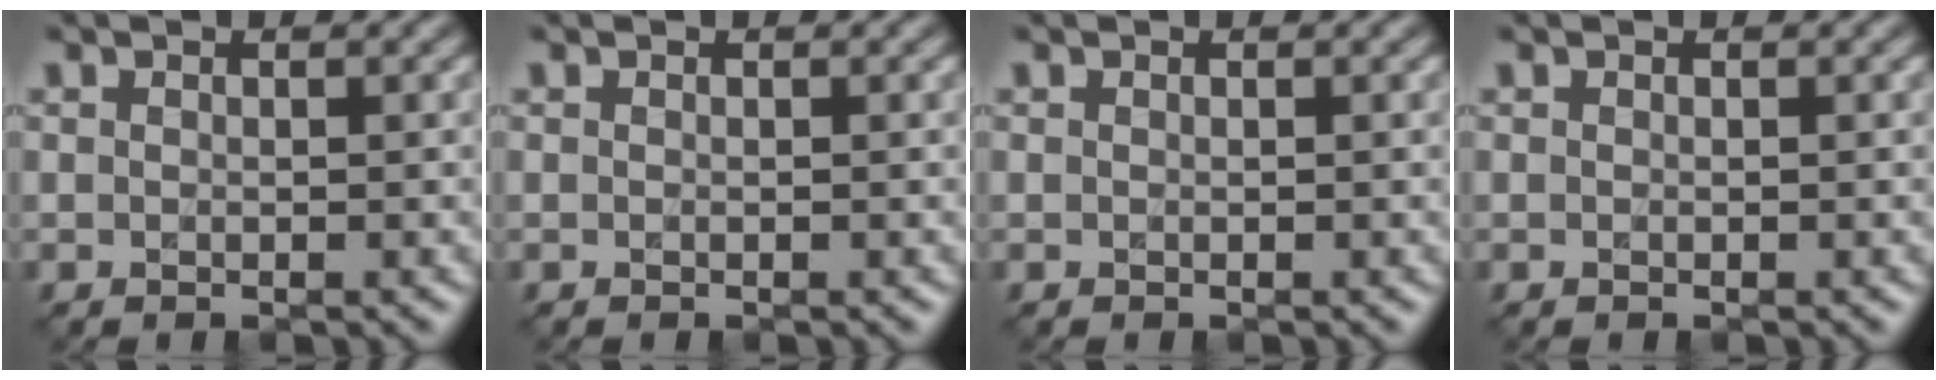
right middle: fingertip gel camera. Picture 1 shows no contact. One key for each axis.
{"total": 0.0}
{"total": 0.0}
{"total": 0.0}